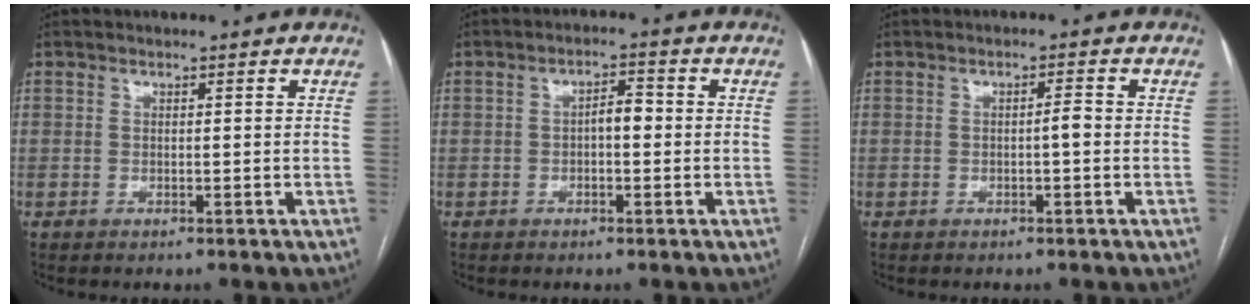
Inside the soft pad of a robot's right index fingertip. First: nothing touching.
{"total": 3.1, "force": [-0.3, 1.2, 2.8], "torque": [-0.041, 0.013, -0.006]}
{"total": 1.5, "force": [-0.3, 0.2, 1.5], "torque": [-0.022, 0.003, -0.006]}